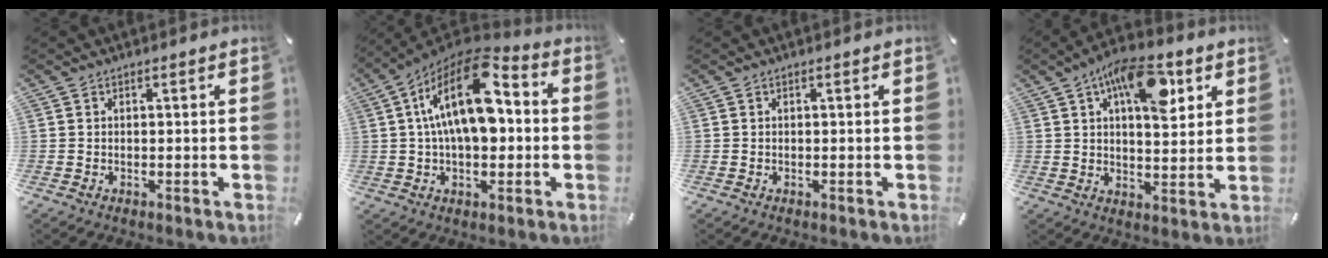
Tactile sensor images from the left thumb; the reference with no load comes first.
{"total": 18.4, "force": [3.4, 10.2, 15.0], "torque": [-0.262, -0.015, 0.055]}
{"total": 0.0}
{"total": 14.4, "force": [6.5, 6.8, 10.8], "torque": [-0.159, -0.017, 0.109]}